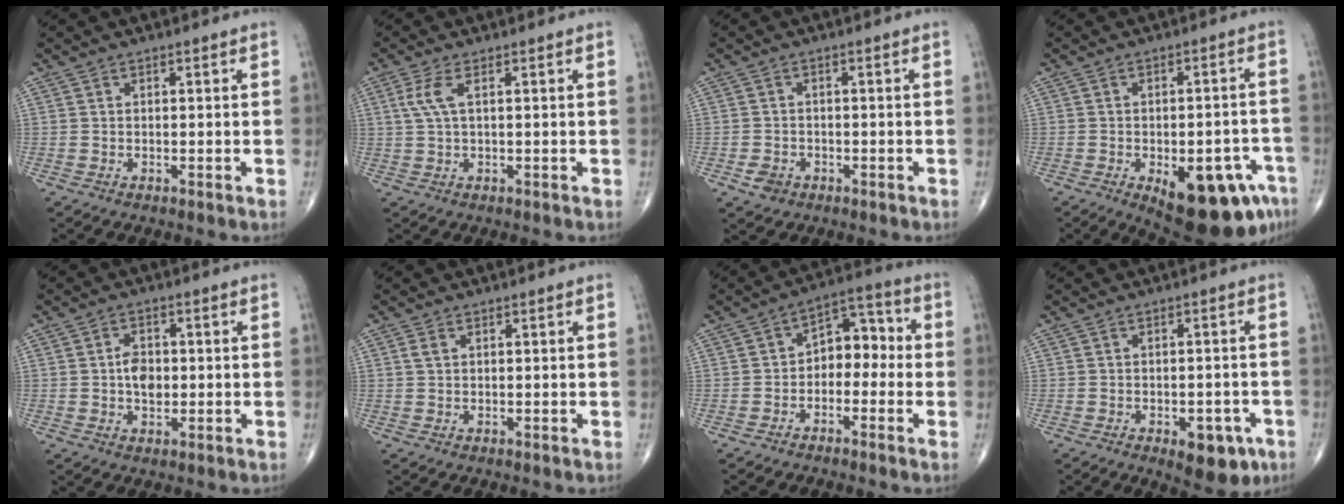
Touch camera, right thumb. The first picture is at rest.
{"total": 3.6, "force": [1.0, 1.1, 3.3], "torque": [-0.092, 0.010, 0.024]}
{"total": 2.8, "force": [-1.3, 2.2, 1.1], "torque": [-0.013, 0.007, -0.018]}
{"total": 17.3, "force": [-8.1, 7.3, 13.4], "torque": [-0.119, 0.027, -0.090]}
{"total": 4.6, "force": [-0.1, 3.1, 3.4], "torque": [-0.046, 0.004, -0.003]}
{"total": 1.4, "force": [0.5, 0.9, 0.9], "torque": [-0.021, 0.005, 0.011]}
{"total": 8.2, "force": [-1.3, 5.5, 5.8], "torque": [-0.053, 0.045, -0.037]}
{"total": 7.8, "force": [-3.8, 4.0, 5.6], "torque": [-0.046, 0.017, -0.040]}